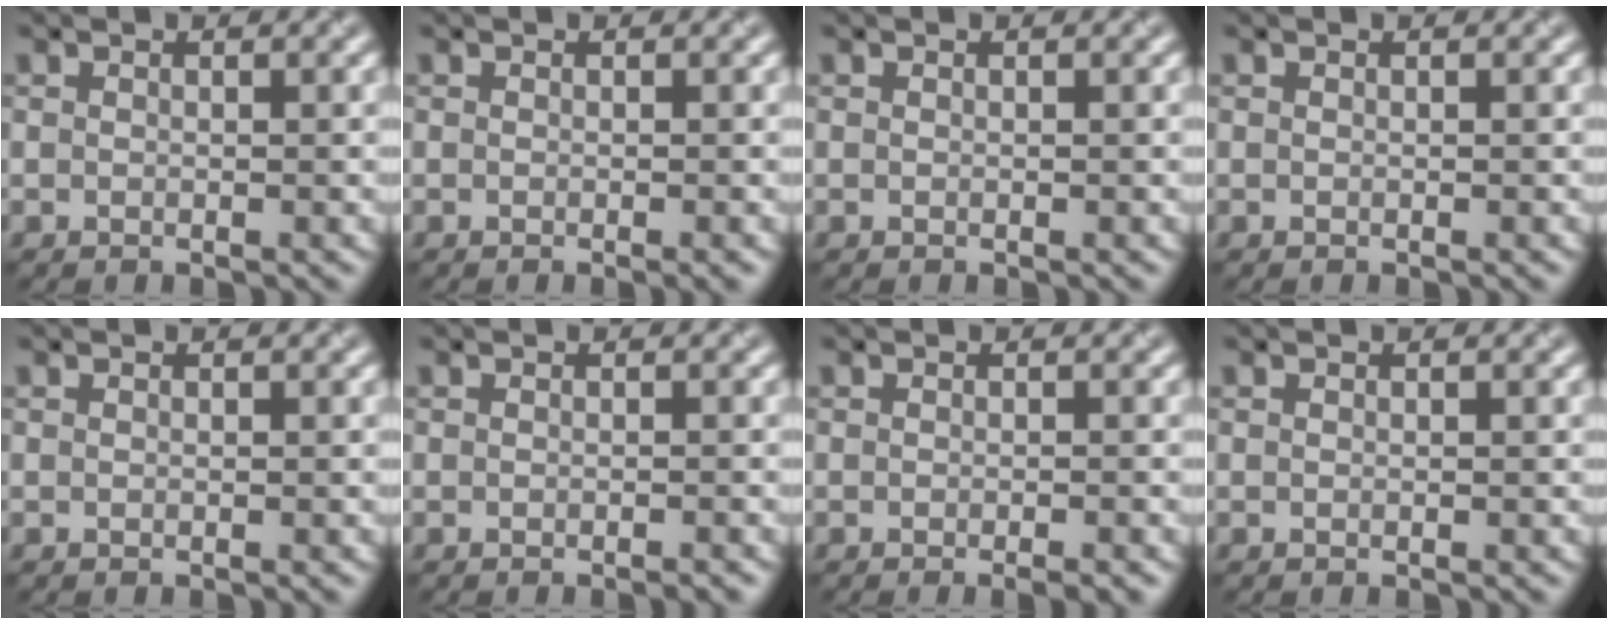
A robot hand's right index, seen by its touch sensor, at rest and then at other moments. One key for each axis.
{"total": 0.7, "fx": -0.2, "fy": 0.2, "fz": 0.7, "tx": -0.008, "ty": -0.002, "tz": -0.003}
{"total": 0.0}
{"total": 0.0}
{"total": 0.0}
{"total": 1.3, "fx": -0.5, "fy": 0.4, "fz": 1.1, "tx": -0.007, "ty": 0.000, "tz": -0.002}
{"total": 1.6, "fx": -0.7, "fy": 0.4, "fz": 1.4, "tx": -0.012, "ty": -0.001, "tz": -0.007}
{"total": 0.0}